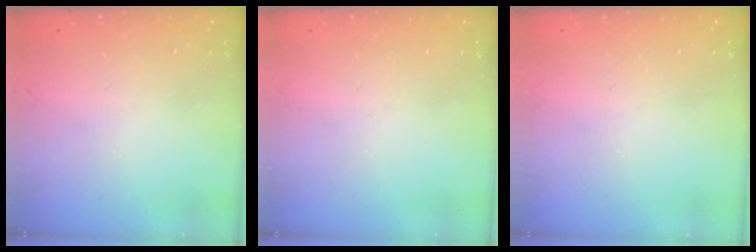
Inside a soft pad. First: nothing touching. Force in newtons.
{"total": 0.0}
{"total": 0.0}